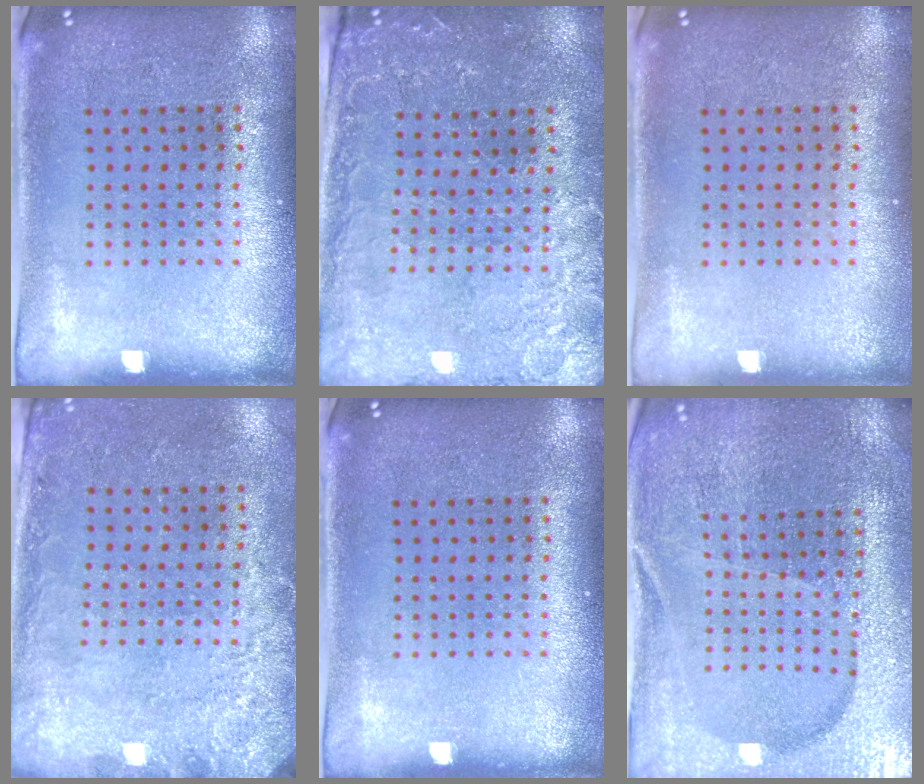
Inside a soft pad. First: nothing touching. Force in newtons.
{"total": 0.7, "press": 0.6, "slide": 0.4}
{"total": 0.0}
{"total": 2.8, "press": 1.9, "slide": 2.0}
{"total": 0.0}
{"total": 3.7, "press": 3.7, "slide": 0.8}